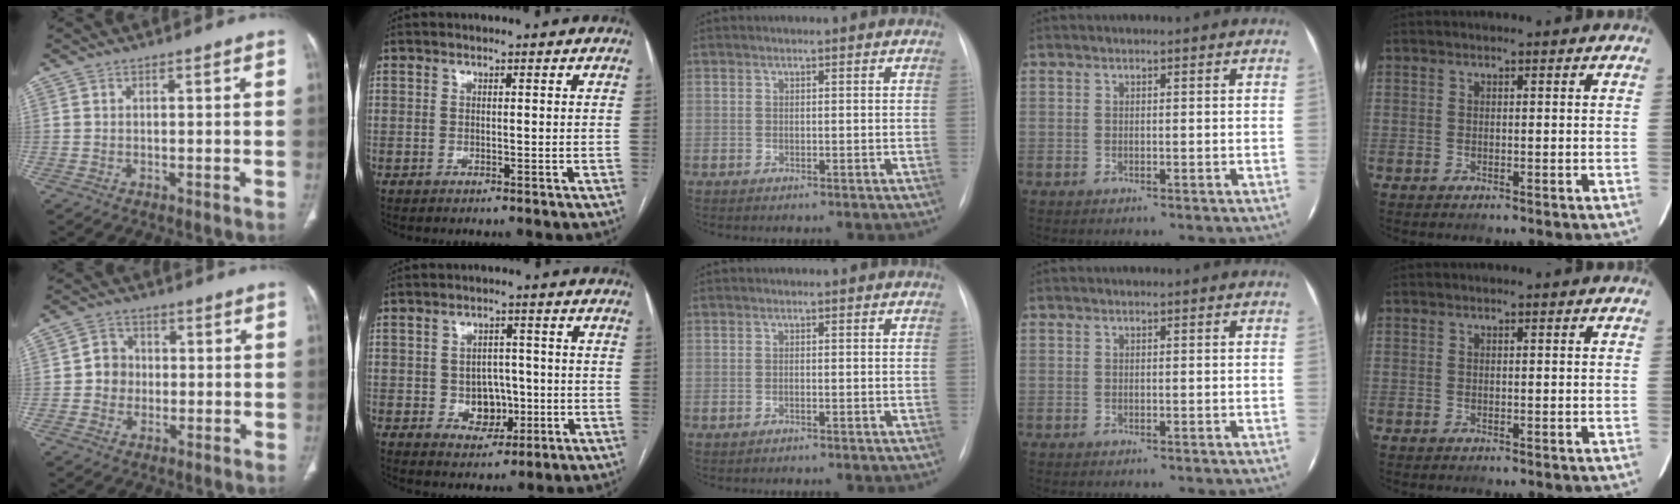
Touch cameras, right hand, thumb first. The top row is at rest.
{"thumb": {"total": 5.3, "force": [-0.2, 4.9, 1.9], "torque": [-0.002, 0.010, -0.011]}, "index": {"total": 5.7, "force": [-1.1, 4.4, 3.5], "torque": [-0.049, 0.009, -0.007]}}